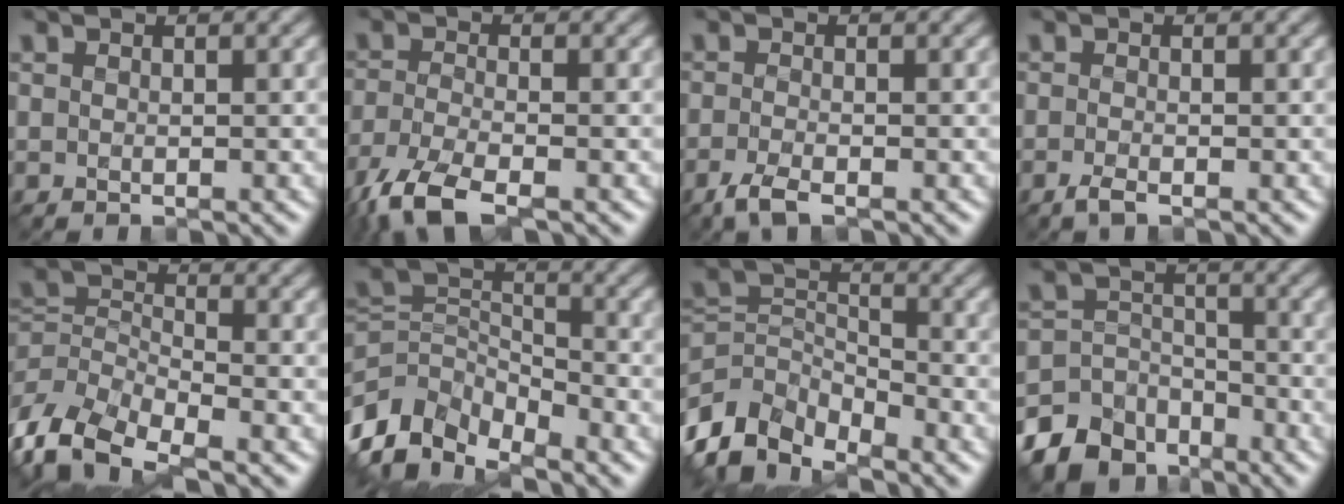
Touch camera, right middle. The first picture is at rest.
{"total": 5.9, "force": [-4.1, 1.7, 3.8], "torque": [-0.085, -0.015, -0.090]}
{"total": 2.4, "force": [-1.6, 0.6, 1.7], "torque": [-0.039, -0.007, -0.039]}
{"total": 1.3, "force": [-0.9, 0.3, 0.9], "torque": [-0.020, -0.003, -0.020]}
{"total": 7.1, "force": [-4.2, 3.6, 4.4], "torque": [-0.097, -0.007, -0.092]}
{"total": 9.1, "force": [-5.8, 5.1, 4.9], "torque": [-0.092, -0.006, -0.124]}
{"total": 8.2, "force": [-5.6, 4.4, 4.1], "torque": [-0.082, -0.006, -0.123]}
{"total": 8.8, "force": [-6.6, 5.5, 2.0], "torque": [-0.030, -0.005, -0.119]}